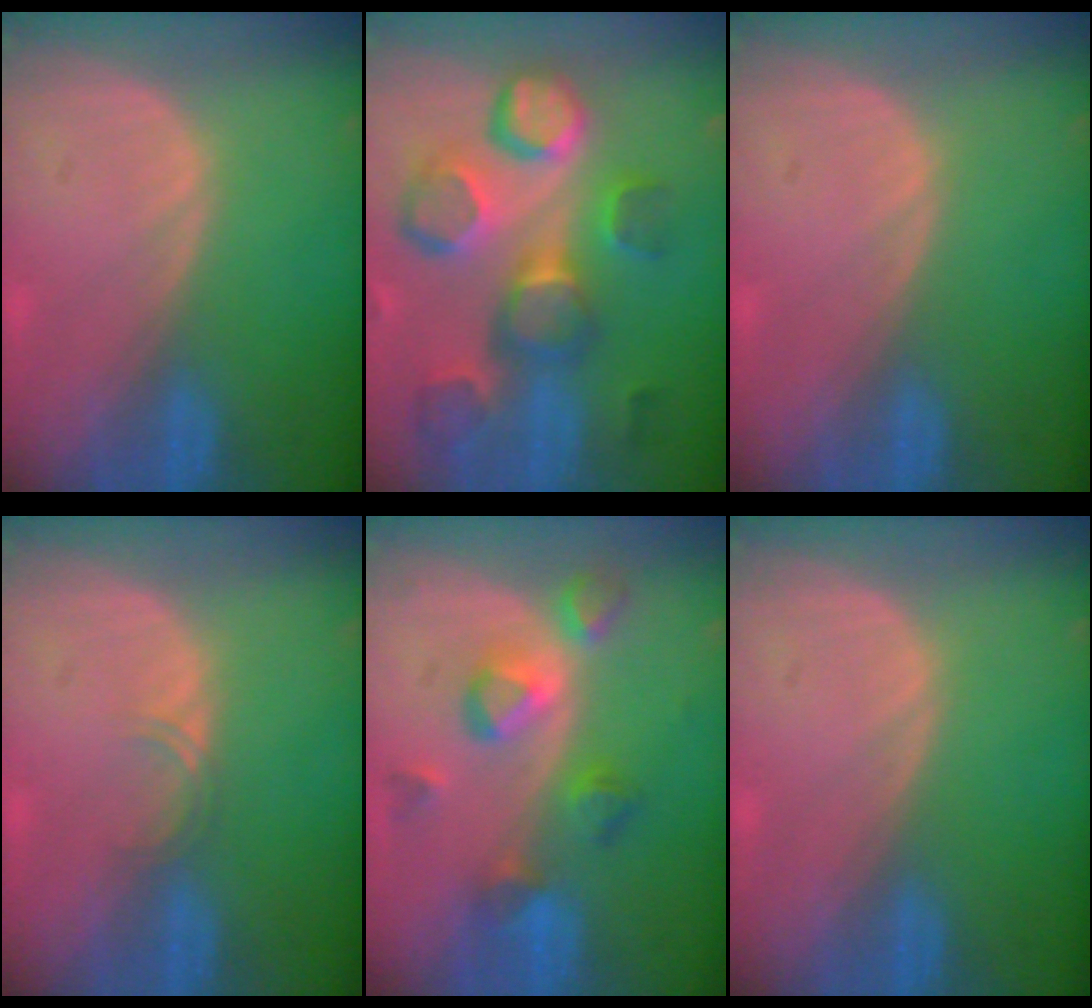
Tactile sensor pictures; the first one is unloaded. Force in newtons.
{"total": 12.5, "press": 11.1, "slide": 5.7}
{"total": 0.0}
{"total": 1.4, "press": 1.4, "slide": 0.2}
{"total": 6.6, "press": 6.6, "slide": 0.7}
{"total": 0.0}